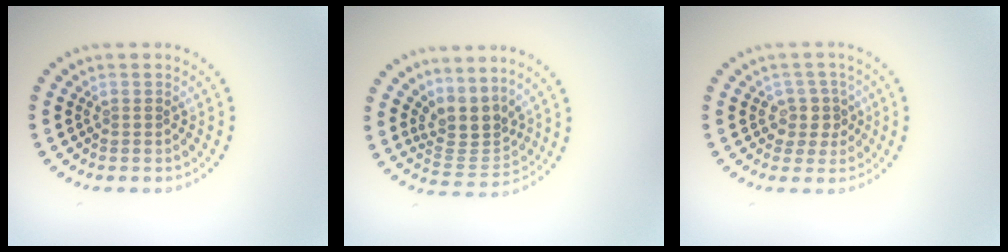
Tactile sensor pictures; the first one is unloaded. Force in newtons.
{"total": 3.5, "press": 2.4, "slide": 2.5}
{"total": 2.3, "press": 2.0, "slide": 1.2}